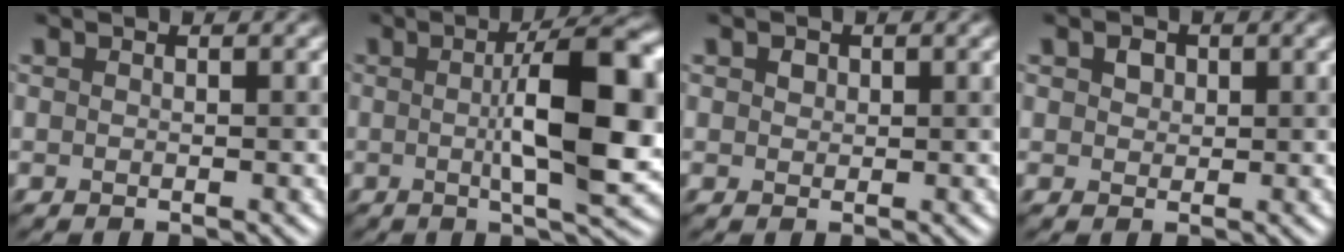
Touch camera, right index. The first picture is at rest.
{"total": 10.4, "force": [0.4, 2.6, 10.1], "torque": [-0.139, 0.004, 0.006]}
{"total": 0.9, "force": [0.4, 0.7, 0.3], "torque": [-0.006, 0.000, 0.006]}
{"total": 1.2, "force": [0.5, 1.0, 0.5], "torque": [-0.009, 0.001, 0.008]}